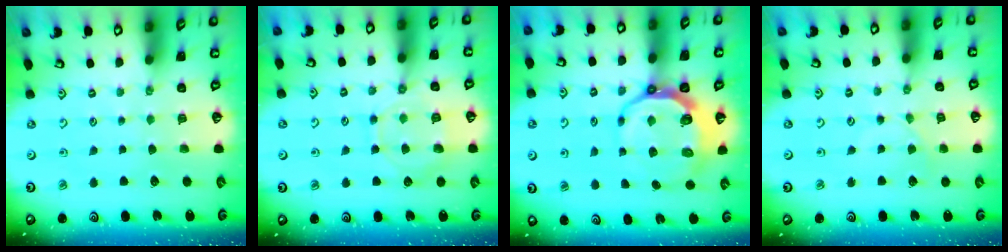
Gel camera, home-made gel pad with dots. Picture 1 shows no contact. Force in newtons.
{"total": 10.5, "press": 10.5, "slide": 0.9}
{"total": 10.1, "press": 9.1, "slide": 4.4}
{"total": 1.5, "press": 1.5, "slide": 0.4}